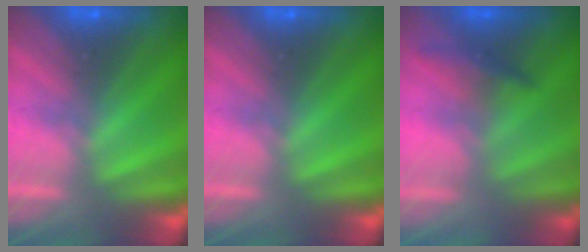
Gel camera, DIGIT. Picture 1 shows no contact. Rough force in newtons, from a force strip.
{"total": 0.0}
{"total": 1.8}